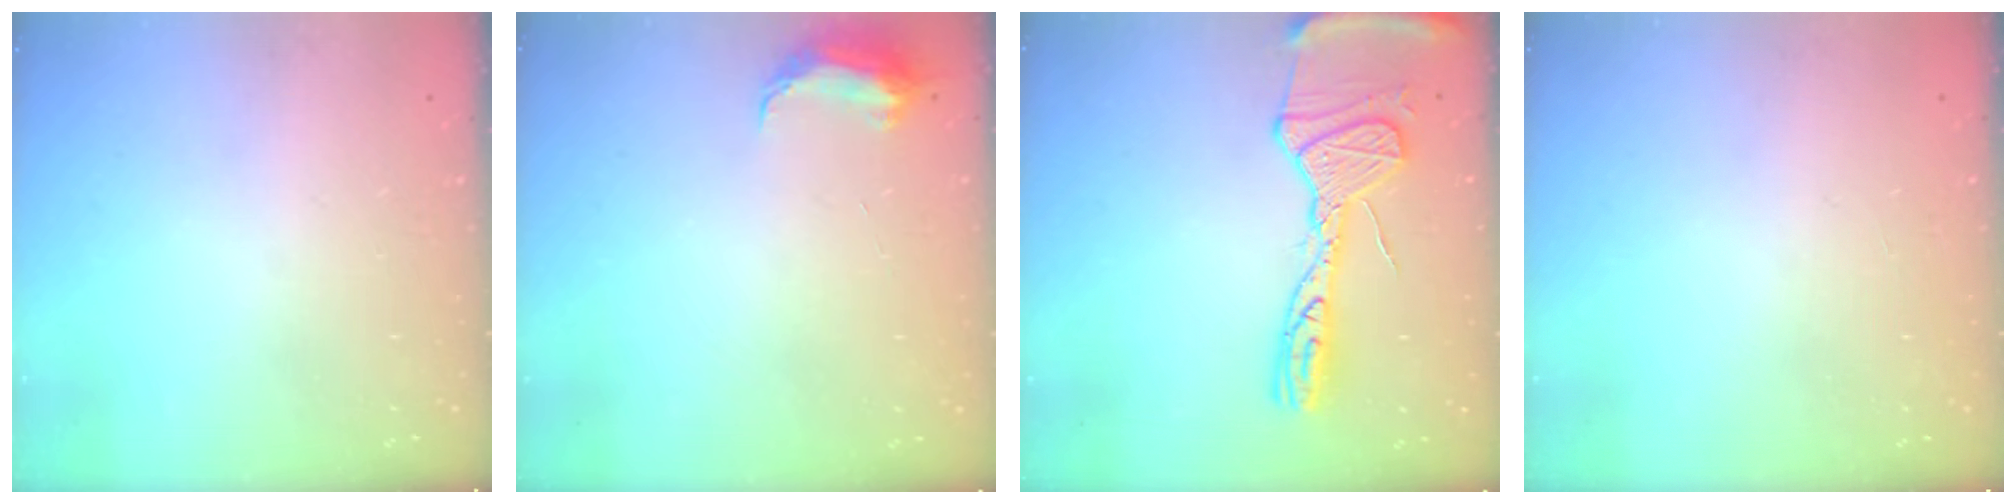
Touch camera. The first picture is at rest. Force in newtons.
{"total": 7.0, "press": 6.9, "slide": 0.6}
{"total": 16.8, "press": 16.7, "slide": 1.7}
{"total": 0.9, "press": 0.0, "slide": 0.9}